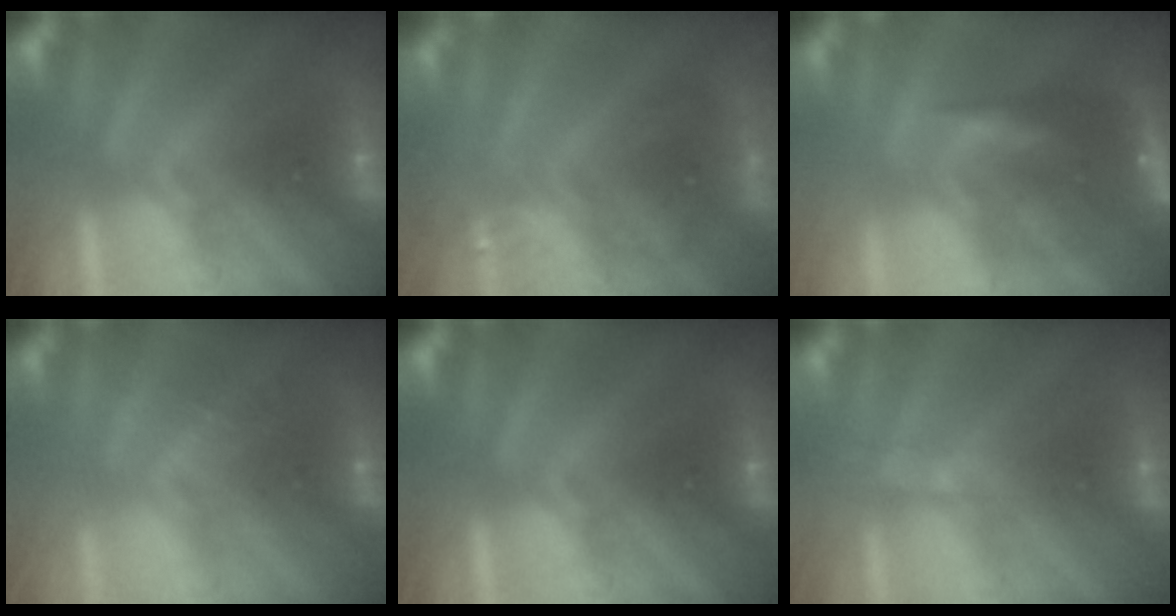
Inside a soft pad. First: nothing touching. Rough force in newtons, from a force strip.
{"total": 3.4}
{"total": 11.8}
{"total": 1.3}
{"total": 0.0}
{"total": 2.7}